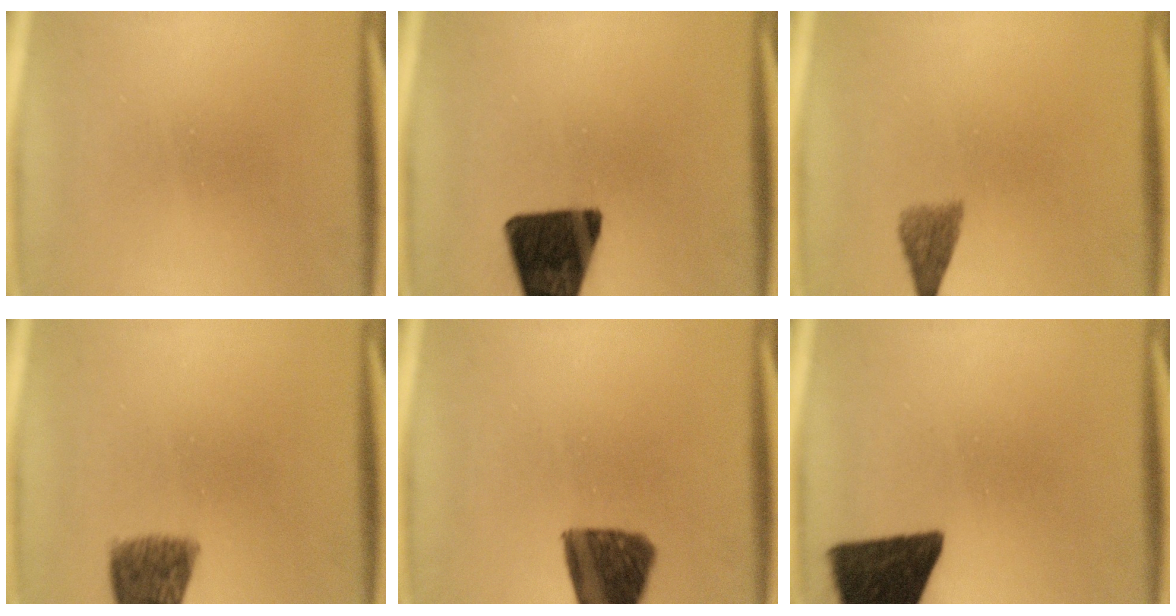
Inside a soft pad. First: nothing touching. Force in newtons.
{"total": 15.6}
{"total": 2.9}
{"total": 8.1}
{"total": 11.2}
{"total": 14.7}